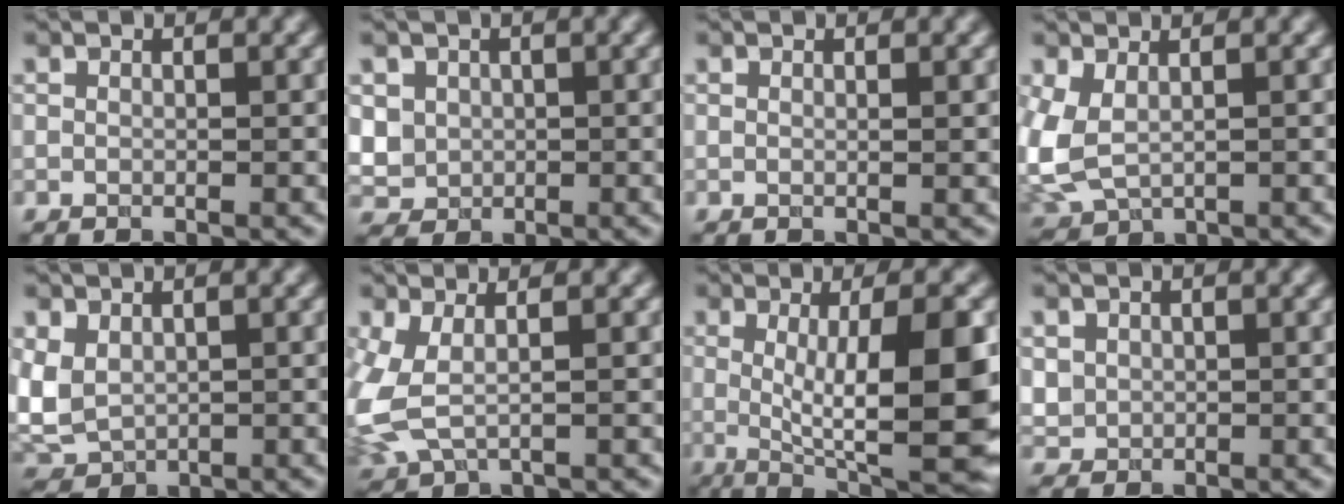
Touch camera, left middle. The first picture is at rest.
{"total": 3.7, "force": [0.8, 3.4, 1.3], "torque": [-0.035, 0.007, 0.020]}
{"total": 0.7, "force": [0.2, 0.2, 0.7], "torque": [-0.006, 0.001, 0.001]}
{"total": 3.9, "force": [0.6, 2.5, 3.0], "torque": [-0.087, -0.006, 0.013]}
{"total": 3.3, "force": [0.5, 2.5, 2.1], "torque": [-0.057, -0.005, 0.012]}
{"total": 4.7, "force": [-0.1, 2.4, 4.0], "torque": [-0.114, -0.006, -0.003]}
{"total": 12.1, "force": [0.0, 3.2, 11.7], "torque": [-0.154, -0.014, 0.004]}
{"total": 1.5, "force": [0.4, 1.4, 0.3], "torque": [-0.006, -0.005, 0.012]}